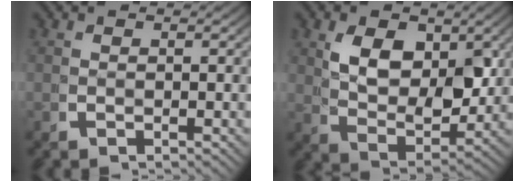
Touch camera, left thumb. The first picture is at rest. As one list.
[{"total": 6.5, "force": [1.8, 3.8, 4.9], "torque": [-0.090, -0.016, 0.041]}]